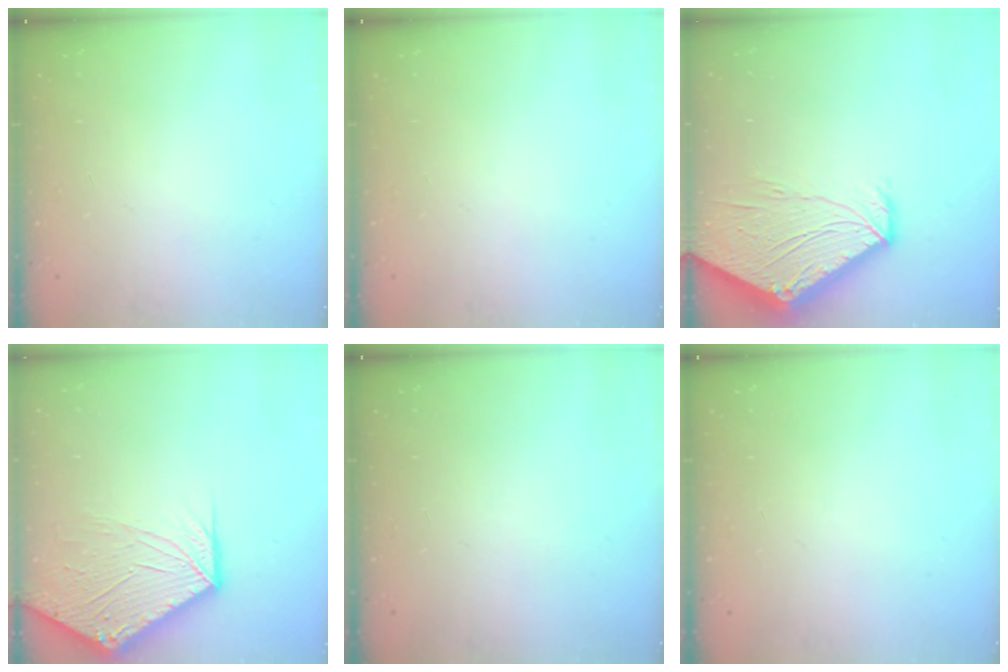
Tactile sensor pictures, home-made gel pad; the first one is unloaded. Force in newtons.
{"total": 0.0}
{"total": 10.4, "press": 10.4, "slide": 1.2}
{"total": 12.6, "press": 12.6, "slide": 1.3}
{"total": 0.0}
{"total": 0.0}